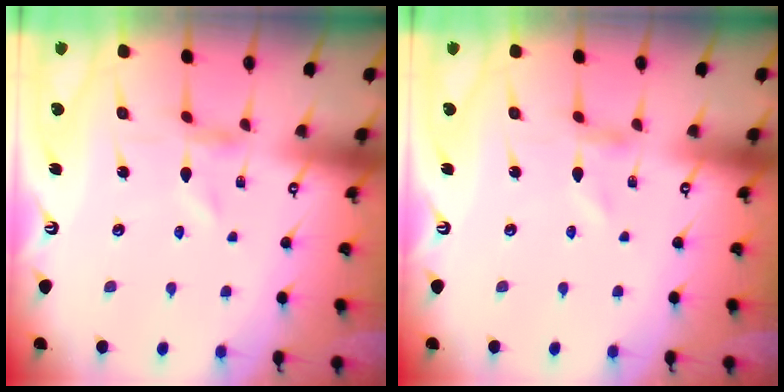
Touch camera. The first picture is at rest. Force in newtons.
{"total": 0.0}